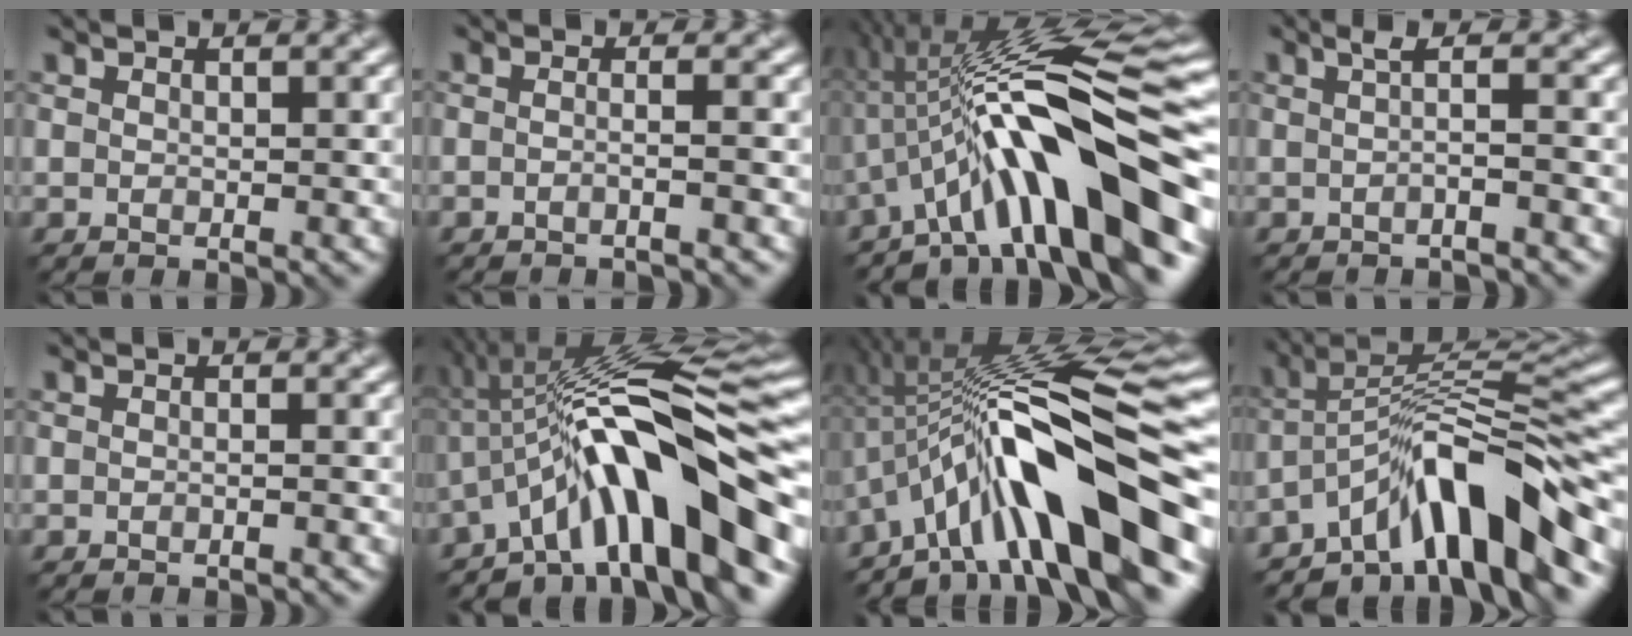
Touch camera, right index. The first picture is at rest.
{"total": 1.5, "force": [-1.1, 0.3, 1.0], "torque": [-0.009, -0.007, -0.031]}
{"total": 13.4, "force": [-4.3, 3.0, 12.4], "torque": [-0.179, 0.030, -0.074]}
{"total": 1.8, "force": [-0.7, 0.3, 1.7], "torque": [-0.025, -0.002, -0.019]}
{"total": 0.8, "force": [-0.8, 0.0, 0.1], "torque": [-0.002, -0.007, -0.018]}
{"total": 12.2, "force": [-4.9, 3.0, 10.8], "torque": [-0.154, 0.021, -0.089]}
{"total": 13.6, "force": [-4.9, 3.4, 12.2], "torque": [-0.184, 0.026, -0.083]}
{"total": 10.2, "force": [-6.9, 2.2, 7.2], "torque": [-0.095, 0.017, -0.126]}